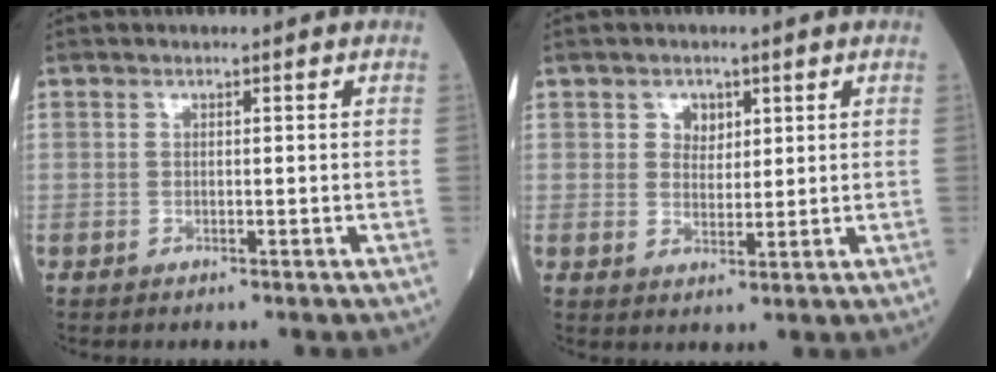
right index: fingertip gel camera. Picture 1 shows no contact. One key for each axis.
{"total": 2.9, "fx": 1.5, "fy": 2.2, "fz": 1.3, "tx": -0.018, "ty": 0.004, "tz": 0.027}